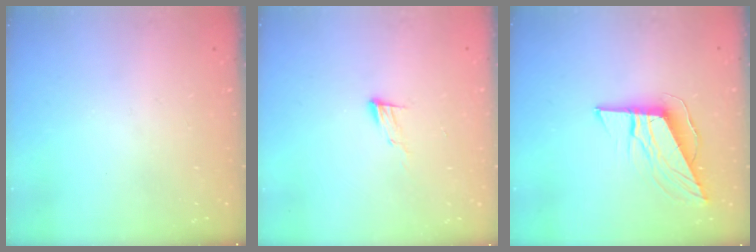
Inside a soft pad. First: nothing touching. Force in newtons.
{"total": 6.2, "press": 6.2, "slide": 0.6}
{"total": 9.4, "press": 9.4, "slide": 0.6}